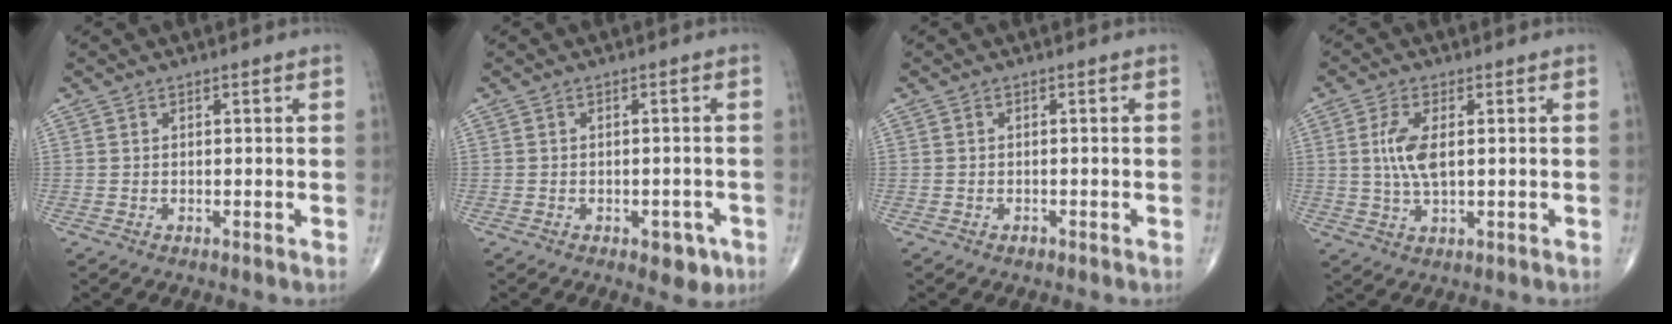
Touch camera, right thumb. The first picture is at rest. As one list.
[{"total": 4.3, "force": [-2.1, 2.4, 2.8], "torque": [-0.016, 0.007, -0.022]}, {"total": 0.7, "force": [-0.5, 0.5, 0.3], "torque": [-0.003, 0.001, -0.009]}, {"total": 6.4, "force": [0.9, 2.7, 5.7], "torque": [-0.126, -0.003, 0.017]}]